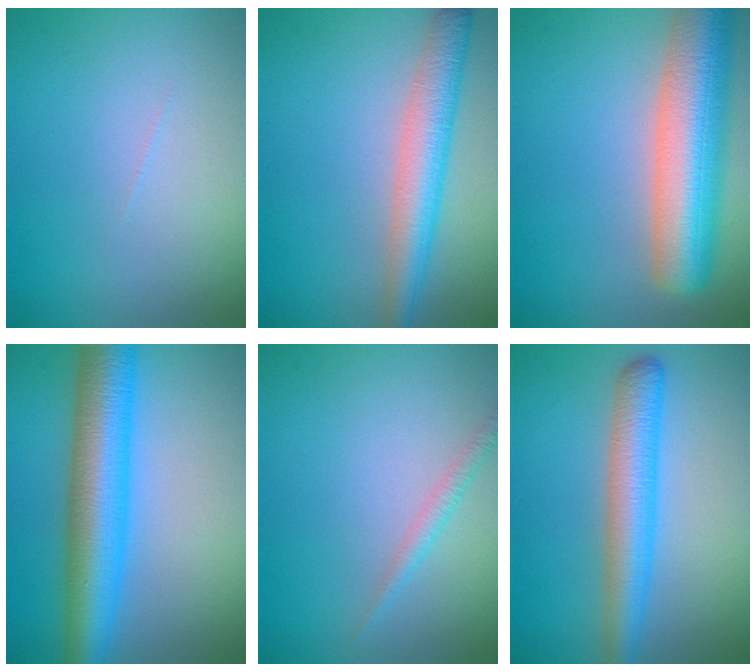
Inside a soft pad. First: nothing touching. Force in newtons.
{"total": 4.8, "press": 4.8, "slide": 0.2}
{"total": 9.8, "press": 9.8, "slide": 0.5}
{"total": 8.6, "press": 8.6, "slide": 0.1}
{"total": 1.3, "press": 1.3, "slide": 0.1}
{"total": 4.9, "press": 4.9, "slide": 0.1}